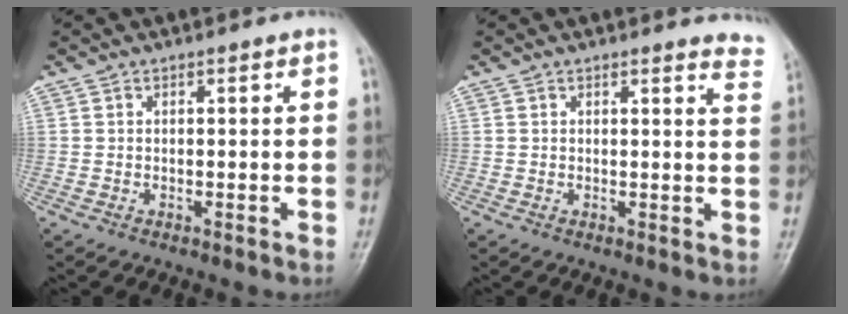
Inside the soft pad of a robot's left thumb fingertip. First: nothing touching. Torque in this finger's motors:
{"motor_torque": [0.14, -0.11, 0.05, 0.13, 0.00]}